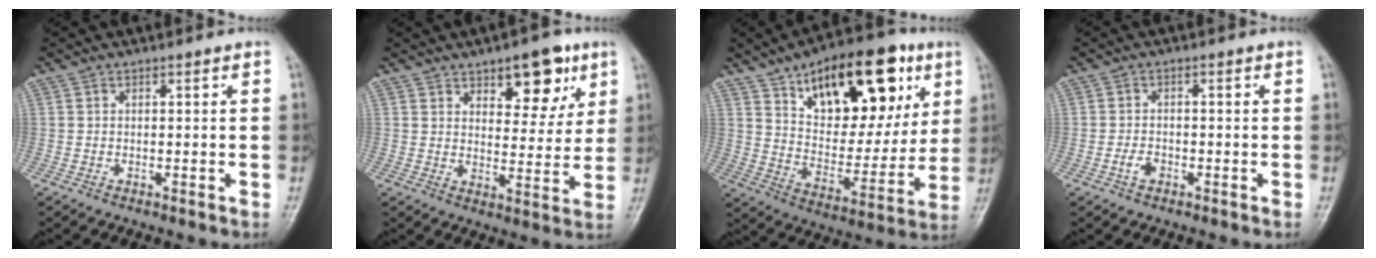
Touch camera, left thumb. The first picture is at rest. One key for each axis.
{"total": 10.0, "fx": 5.2, "fy": 4.7, "fz": 7.1, "tx": -0.061, "ty": -0.024, "tz": 0.071}
{"total": 25.4, "fx": 12.1, "fy": 12.9, "fz": 18.3, "tx": -0.225, "ty": -0.025, "tz": 0.194}
{"total": 2.4, "fx": -1.2, "fy": 1.5, "fz": 1.4, "tx": -0.025, "ty": 0.009, "tz": -0.023}